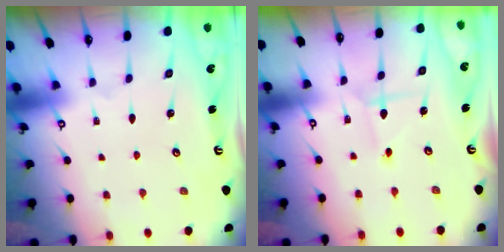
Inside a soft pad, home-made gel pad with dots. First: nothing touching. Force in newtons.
{"total": 2.2, "press": 2.1, "slide": 0.3}